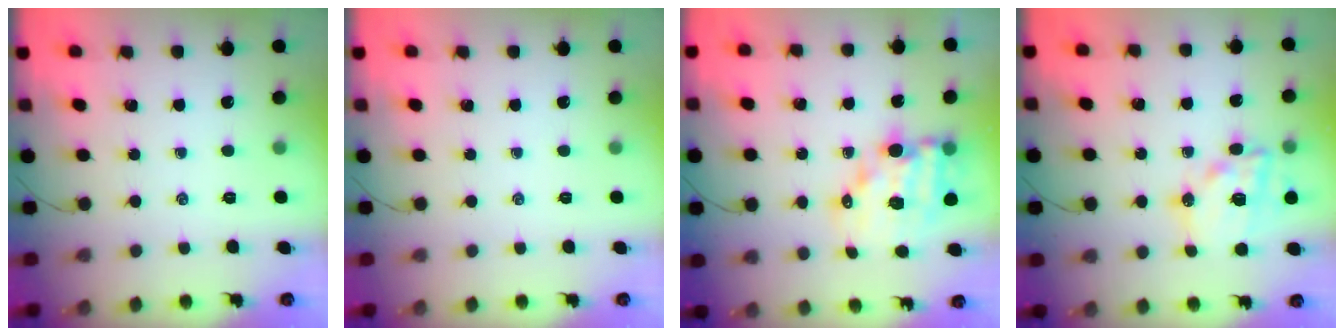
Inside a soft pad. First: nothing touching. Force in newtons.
{"total": 0.0}
{"total": 12.0, "press": 11.7, "slide": 2.8}
{"total": 16.5, "press": 16.1, "slide": 3.5}